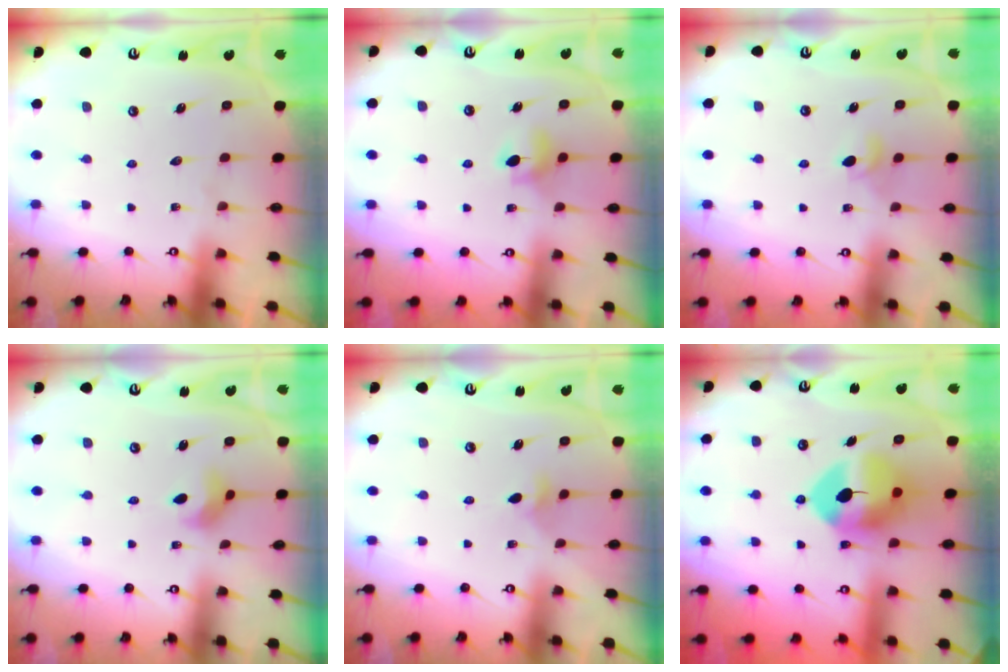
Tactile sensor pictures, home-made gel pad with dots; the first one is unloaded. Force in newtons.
{"total": 6.5, "press": 6.4, "slide": 0.7}
{"total": 4.3, "press": 4.3, "slide": 0.7}
{"total": 3.9, "press": 3.9, "slide": 0.7}
{"total": 4.3, "press": 4.2, "slide": 0.8}
{"total": 10.4, "press": 10.3, "slide": 1.7}